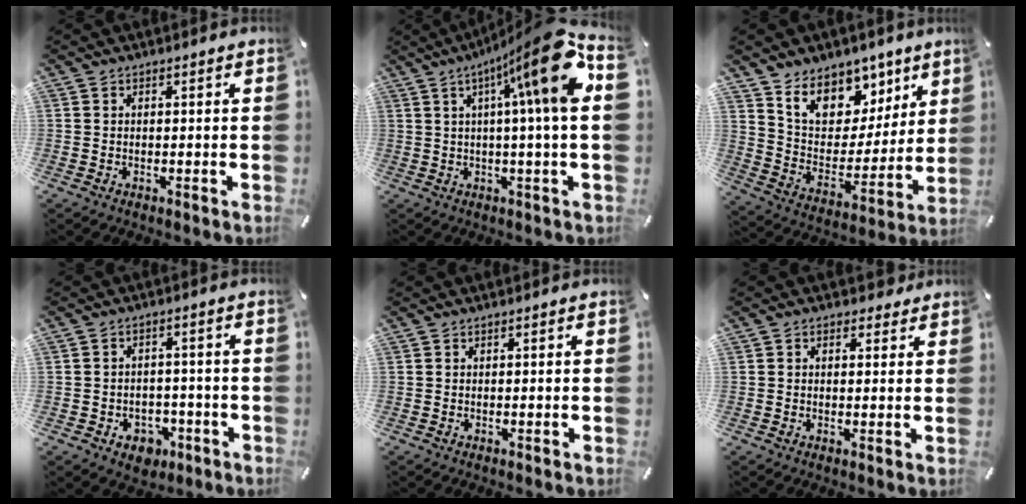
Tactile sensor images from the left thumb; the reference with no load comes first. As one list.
[{"total": 18.2, "force": [5.9, 1.7, 17.1], "torque": [-0.257, -0.038, 0.071]}, {"total": 12.5, "force": [8.7, 8.4, 3.2], "torque": [-0.054, -0.077, 0.160]}, {"total": 5.4, "force": [-2.5, 4.3, 2.0], "torque": [-0.031, 0.013, -0.045]}, {"total": 0.0}, {"total": 2.3, "force": [1.1, 1.7, 1.0], "torque": [-0.008, 0.000, 0.015]}]